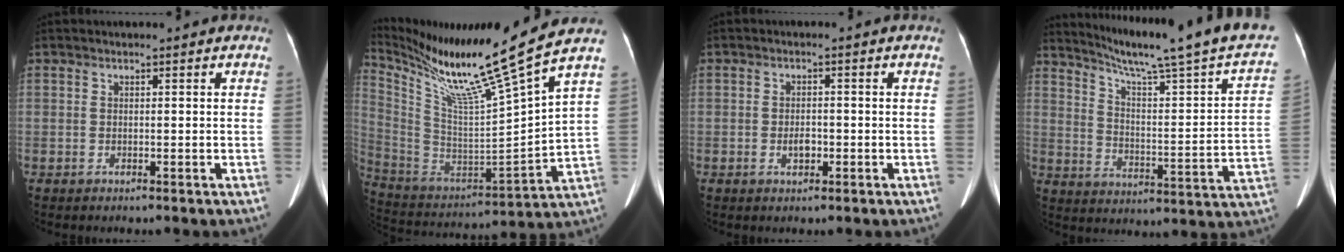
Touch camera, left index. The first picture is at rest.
{"total": 21.5, "force": [16.5, -2.4, 13.6], "torque": [-0.247, -0.049, 0.288]}
{"total": 2.1, "force": [-0.8, 1.1, 1.6], "torque": [-0.028, 0.003, -0.012]}
{"total": 24.8, "force": [20.6, 0.2, 13.9], "torque": [-0.210, -0.052, 0.272]}